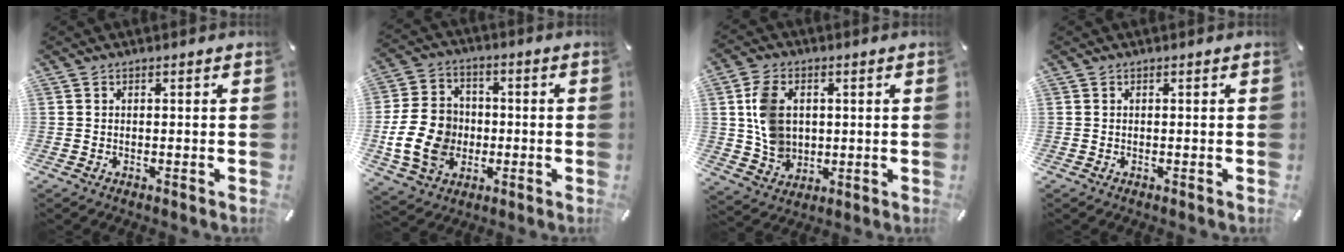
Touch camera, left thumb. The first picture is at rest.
{"total": 14.1, "force": [-2.5, 11.7, 7.3], "torque": [-0.167, 0.020, -0.043]}
{"total": 9.8, "force": [1.6, 7.9, 5.5], "torque": [-0.113, 0.006, 0.030]}
{"total": 0.0}